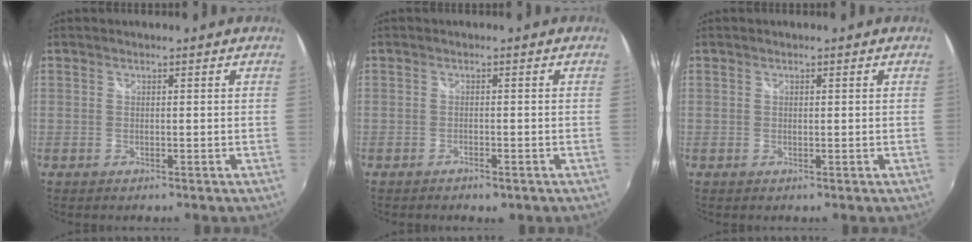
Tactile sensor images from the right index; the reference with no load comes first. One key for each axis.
{"total": 2.2, "fx": -1.7, "fy": 0.8, "fz": 1.1, "tx": -0.024, "ty": -0.006, "tz": -0.026}
{"total": 0.0}